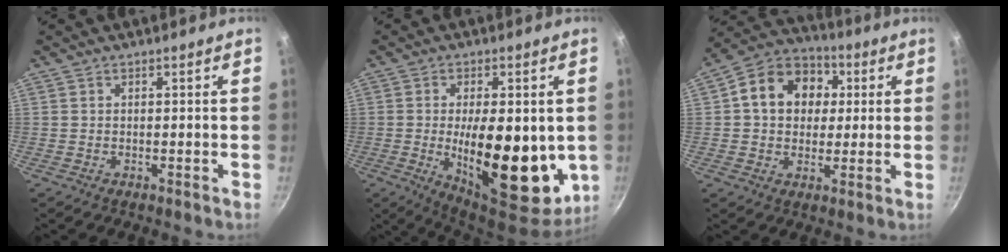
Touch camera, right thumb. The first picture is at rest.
{"total": 19.6, "force": [-1.6, 8.6, 17.5], "torque": [-0.239, -0.022, -0.015]}
{"total": 14.1, "force": [2.7, 11.3, 8.0], "torque": [-0.103, 0.021, 0.027]}